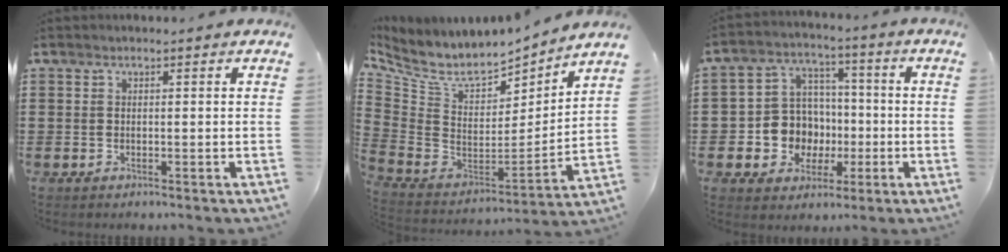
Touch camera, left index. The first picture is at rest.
{"total": 6.5, "force": [5.3, 2.8, 2.7], "torque": [-0.087, -0.047, 0.090]}
{"total": 9.1, "force": [-1.0, 8.6, 2.6], "torque": [-0.097, 0.009, -0.011]}